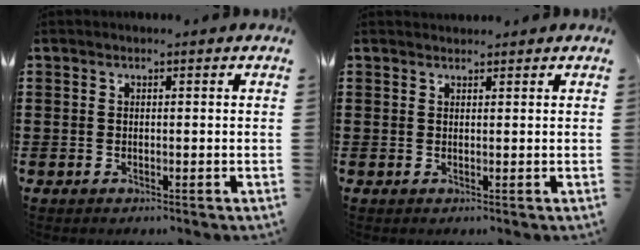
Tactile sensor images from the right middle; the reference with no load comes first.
{"total": 1.0, "force": [1.0, 0.2, -0.1], "torque": [-0.001, 0.000, 0.019]}